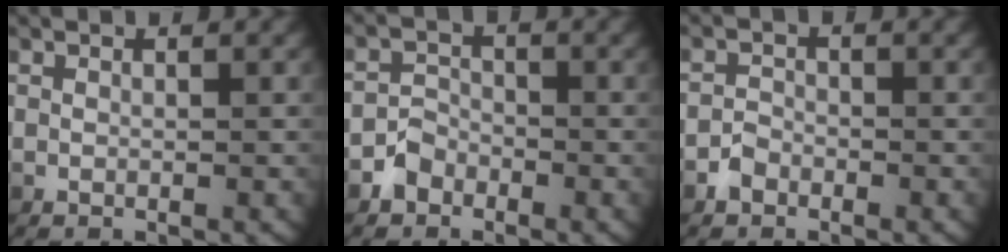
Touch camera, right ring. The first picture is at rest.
{"total": 2.1, "force": [-1.5, 1.6, 0.3], "torque": [-0.002, -0.004, -0.027]}
{"total": 1.4, "force": [-1.1, 0.9, 0.1], "torque": [-0.003, -0.005, -0.019]}